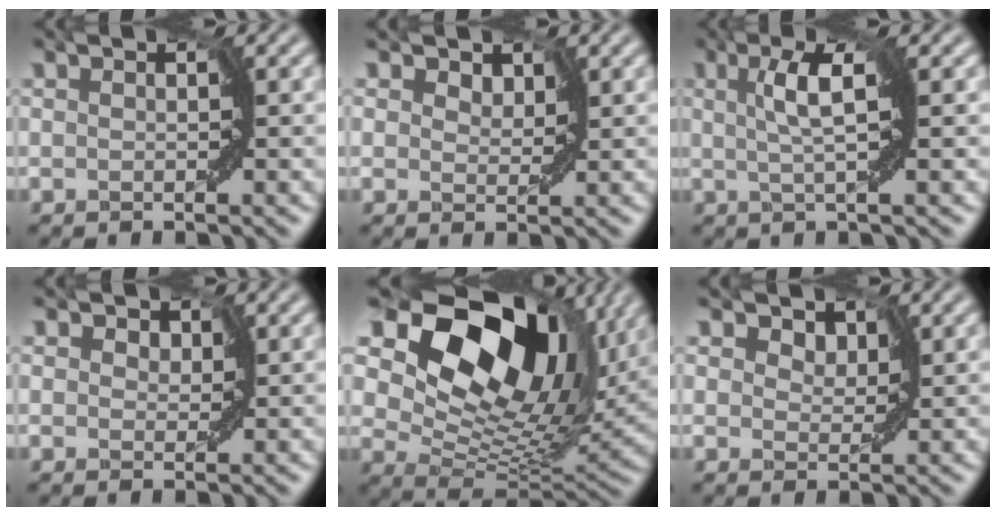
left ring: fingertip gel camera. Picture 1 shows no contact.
{"total": 2.2, "force": [1.5, 1.4, 0.8], "torque": [-0.008, 0.003, 0.011]}
{"total": 3.0, "force": [0.9, 0.1, 2.8], "torque": [-0.051, 0.004, 0.012]}
{"total": 2.1, "force": [1.0, 1.7, 0.9], "torque": [-0.001, 0.008, -0.001]}
{"total": 15.4, "force": [7.8, 9.4, 9.4], "torque": [-0.163, 0.014, 0.136]}
{"total": 3.0, "force": [1.9, 2.0, 1.3], "torque": [-0.017, 0.007, 0.009]}